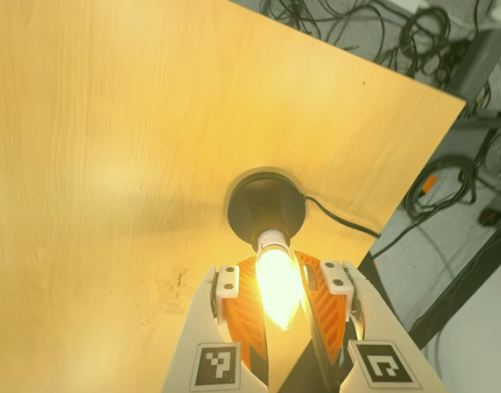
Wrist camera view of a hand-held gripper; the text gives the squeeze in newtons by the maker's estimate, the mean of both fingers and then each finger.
{"total": 14.8, "left": 13.4, "right": 16.2}